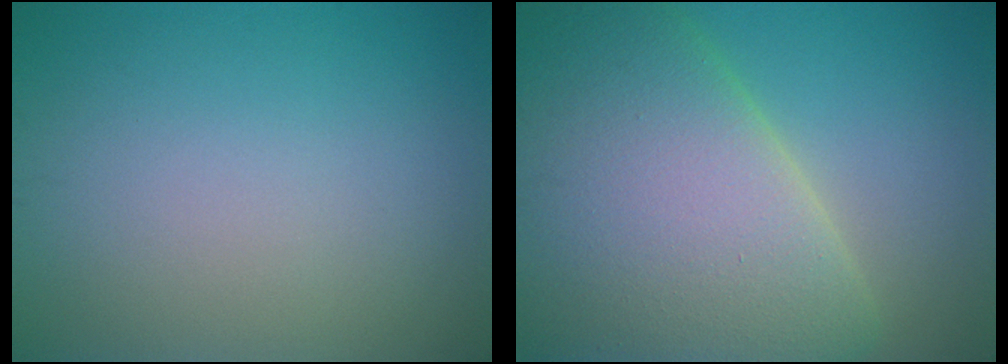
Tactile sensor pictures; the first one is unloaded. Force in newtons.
{"total": 14.3, "press": 14.2, "slide": 0.8}